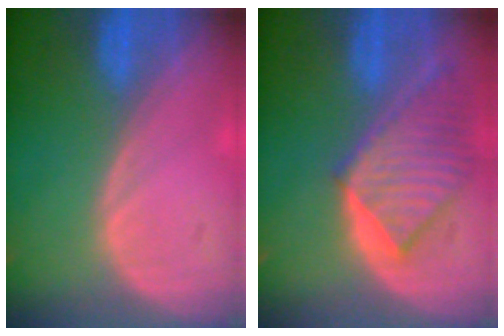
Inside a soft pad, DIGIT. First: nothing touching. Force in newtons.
{"total": 8.9, "press": 7.9, "slide": 4.1}